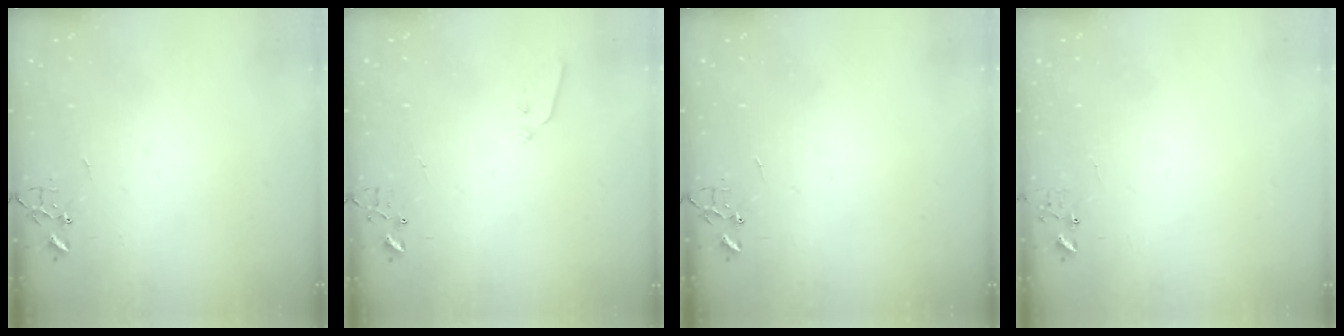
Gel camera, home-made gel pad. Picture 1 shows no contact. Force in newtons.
{"total": 3.6, "press": 3.6, "slide": 0.6}
{"total": 0.0}
{"total": 6.5, "press": 6.5, "slide": 0.5}